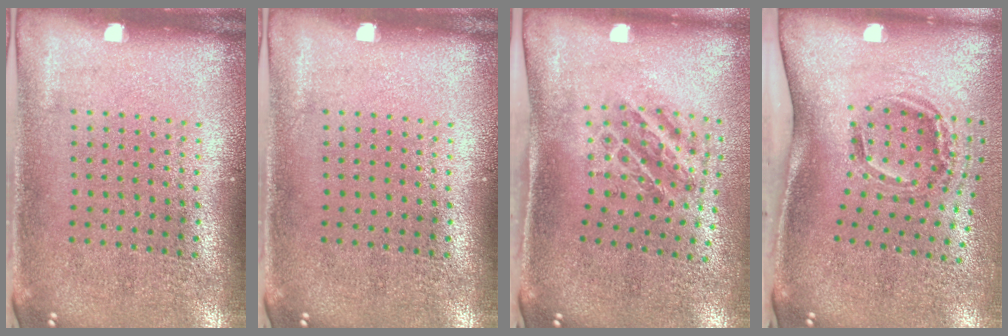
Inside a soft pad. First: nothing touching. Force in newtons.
{"total": 0.0}
{"total": 1.3, "press": 1.1, "slide": 0.6}
{"total": 2.1, "press": 1.2, "slide": 1.7}